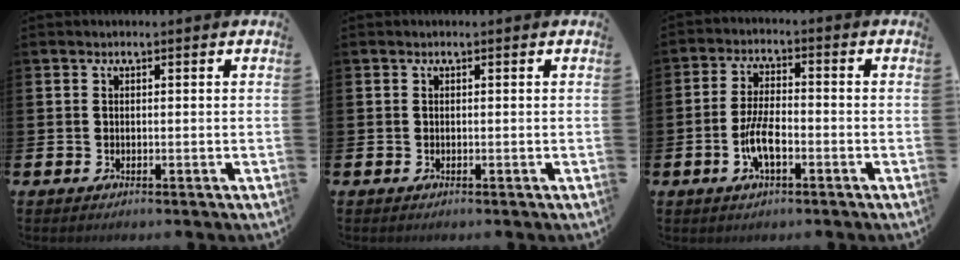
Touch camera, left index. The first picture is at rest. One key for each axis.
{"total": 0.0}
{"total": 5.4, "fx": -1.7, "fy": 2.0, "fz": 4.7, "tx": -0.104, "ty": 0.003, "tz": -0.036}